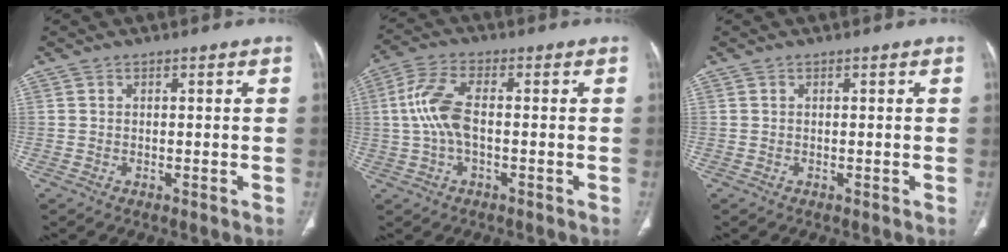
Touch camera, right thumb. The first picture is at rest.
{"total": 8.3, "force": [0.0, 3.7, 7.4], "torque": [-0.177, 0.021, -0.002]}
{"total": 0.0}